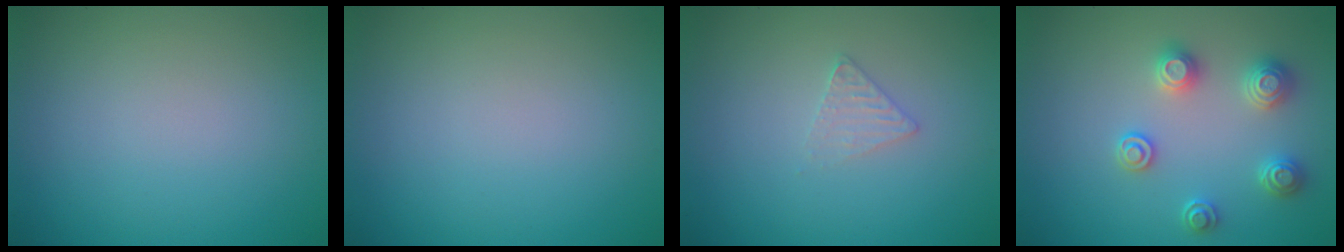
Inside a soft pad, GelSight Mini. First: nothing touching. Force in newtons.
{"total": 0.0}
{"total": 1.4, "press": 1.3, "slide": 0.2}
{"total": 3.1, "press": 3.0, "slide": 0.8}